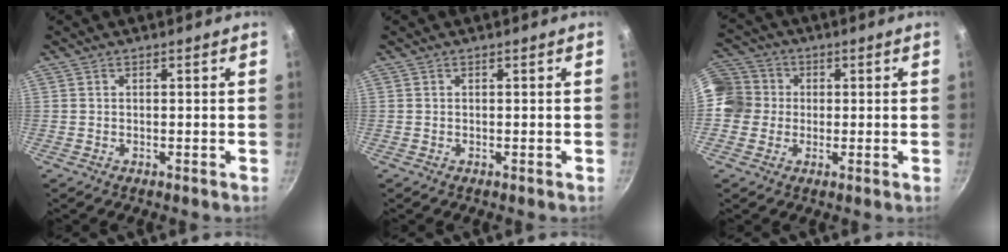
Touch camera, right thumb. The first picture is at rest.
{"total": 0.0}
{"total": 10.6, "force": [0.5, 10.0, 3.6], "torque": [-0.057, 0.020, -0.008]}